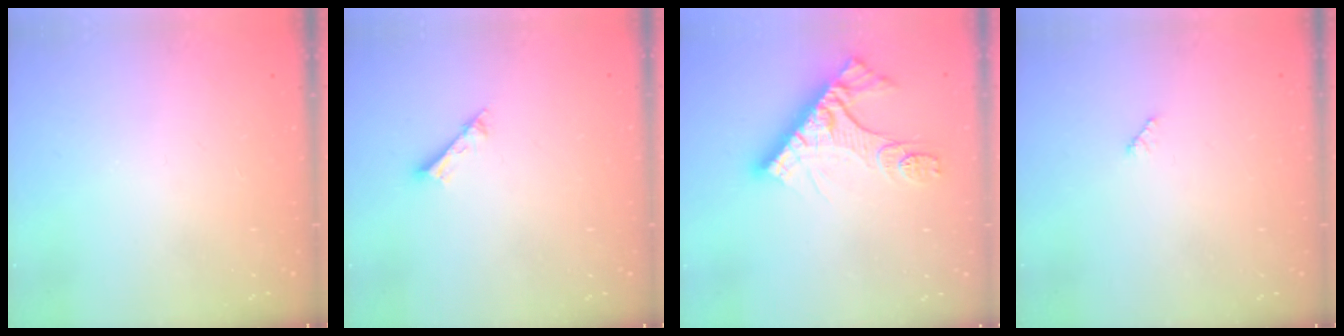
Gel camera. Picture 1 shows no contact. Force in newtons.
{"total": 2.2, "press": 2.1, "slide": 0.4}
{"total": 14.3, "press": 14.3, "slide": 1.2}
{"total": 2.9, "press": 2.9, "slide": 0.4}